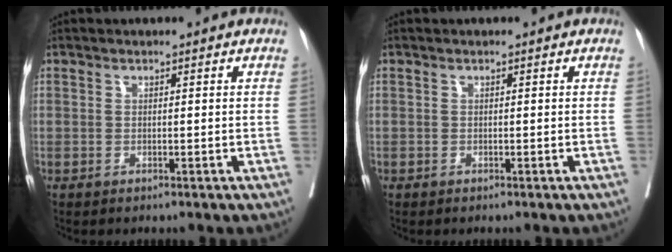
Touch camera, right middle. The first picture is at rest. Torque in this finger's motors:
{"motor_torque": [0.26, -0.32, -0.10, -0.04]}